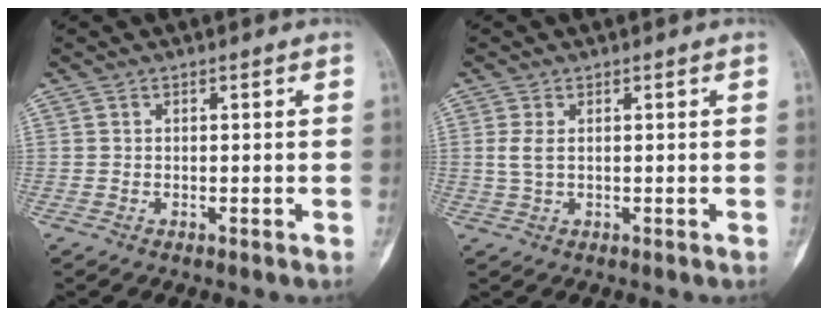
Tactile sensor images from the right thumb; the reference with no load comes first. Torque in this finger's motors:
{"motor_torque": [-0.53, 0.01, 0.41, -0.06, 0.13]}